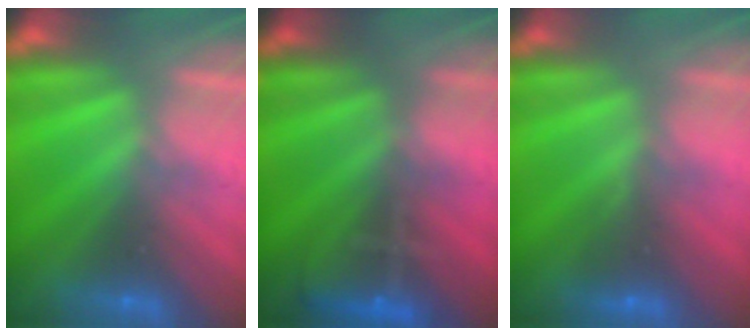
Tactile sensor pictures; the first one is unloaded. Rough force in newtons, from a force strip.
{"total": 7.7}
{"total": 2.9}